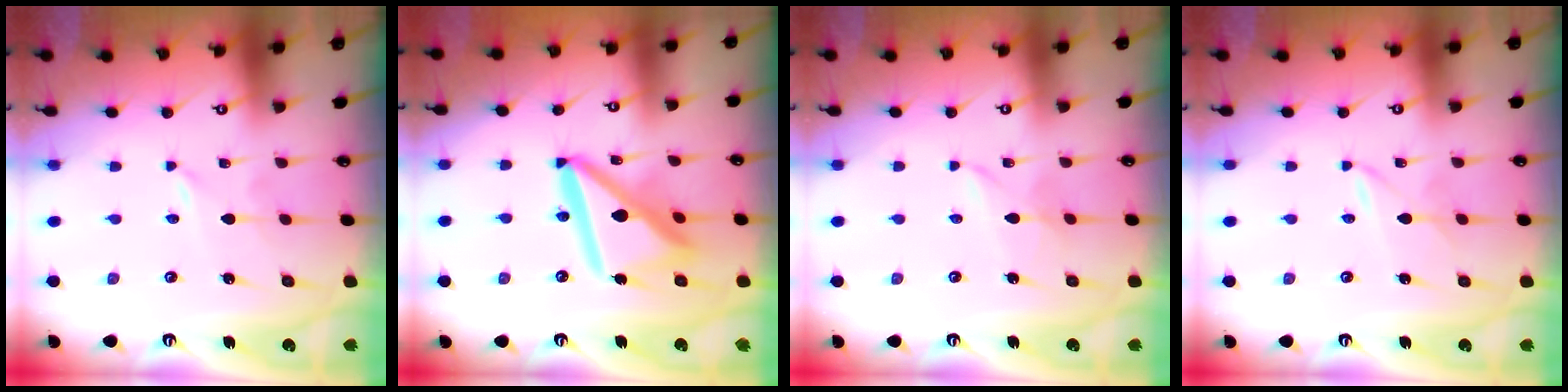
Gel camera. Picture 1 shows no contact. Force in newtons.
{"total": 15.4, "press": 15.3, "slide": 1.7}
{"total": 2.6, "press": 2.6, "slide": 0.3}
{"total": 1.6, "press": 1.6, "slide": 0.2}